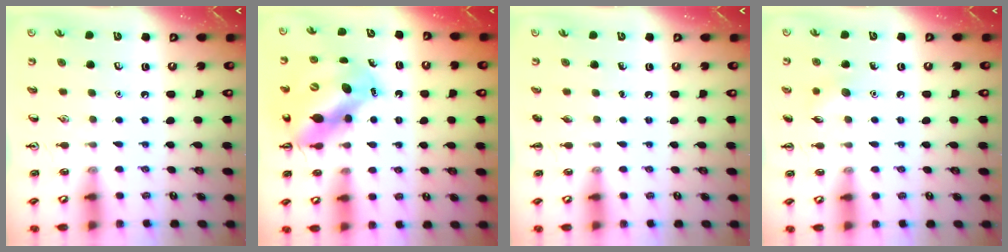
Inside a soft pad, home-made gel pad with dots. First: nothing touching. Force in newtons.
{"total": 10.3, "press": 10.1, "slide": 2.1}
{"total": 0.0}
{"total": 5.5, "press": 5.3, "slide": 1.6}